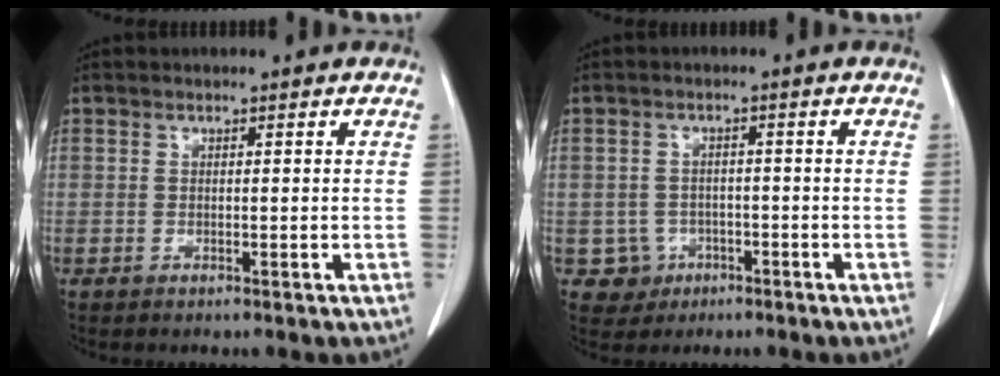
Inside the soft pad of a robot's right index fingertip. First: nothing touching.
{"total": 3.9, "force": [-1.5, 3.6, 0.0], "torque": [0.007, 0.014, -0.018]}